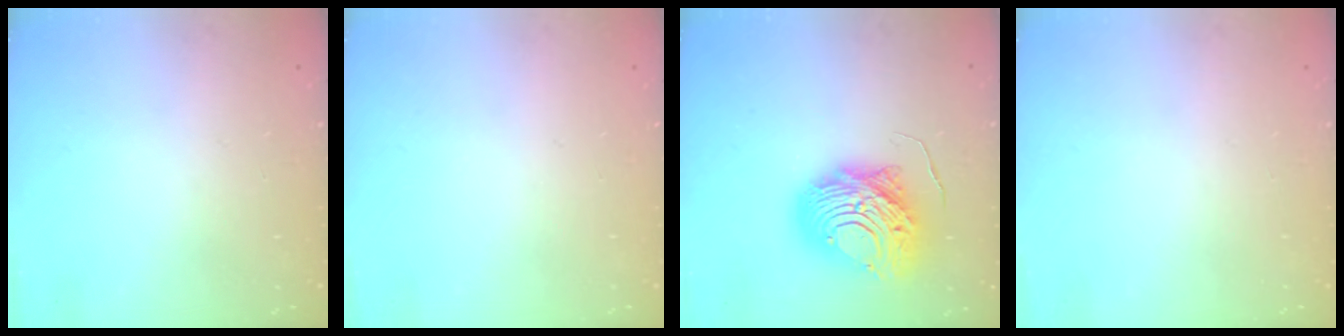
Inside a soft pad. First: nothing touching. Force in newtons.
{"total": 0.0}
{"total": 12.6, "press": 12.6, "slide": 1.3}
{"total": 0.0}